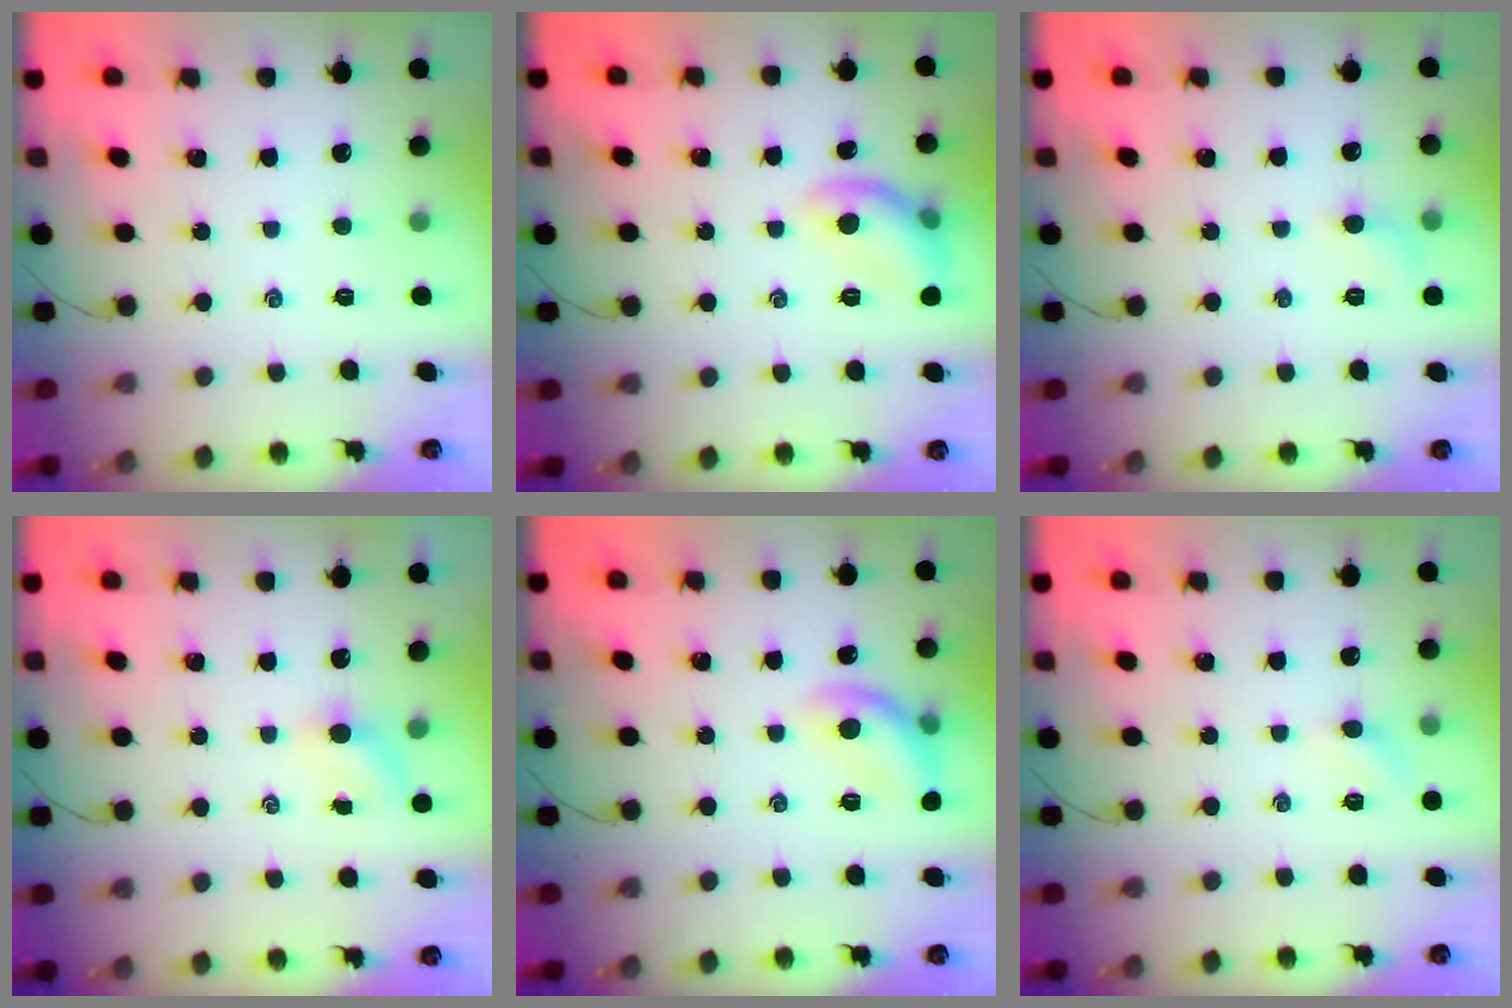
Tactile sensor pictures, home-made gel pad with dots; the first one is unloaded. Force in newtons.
{"total": 9.4, "press": 9.3, "slide": 1.3}
{"total": 4.0, "press": 3.8, "slide": 1.1}
{"total": 3.6, "press": 3.5, "slide": 1.0}
{"total": 11.6, "press": 11.5, "slide": 1.4}
{"total": 3.1, "press": 3.0, "slide": 1.0}